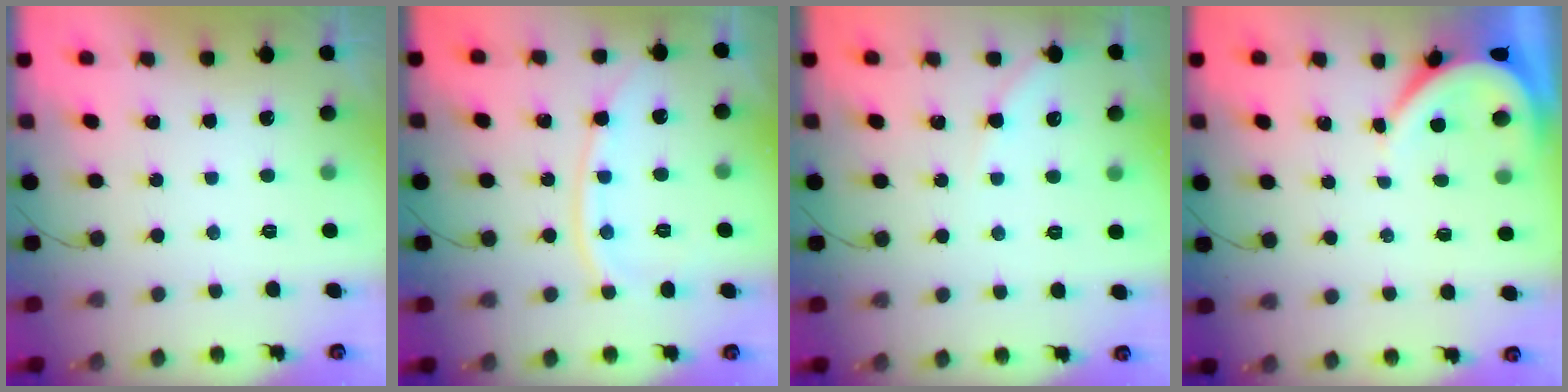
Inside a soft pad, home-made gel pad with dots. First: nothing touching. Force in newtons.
{"total": 10.7, "press": 10.7, "slide": 0.6}
{"total": 4.1, "press": 4.1, "slide": 0.5}
{"total": 3.7, "press": 3.6, "slide": 0.5}